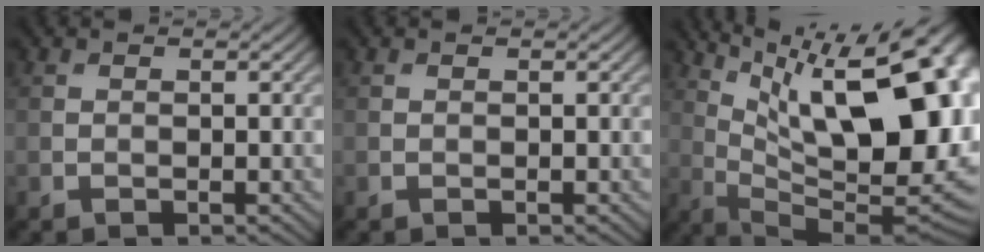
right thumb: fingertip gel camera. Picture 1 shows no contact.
{"total": 0.0}
{"total": 19.6, "force": [6.7, 7.4, 16.9], "torque": [-0.242, 0.033, 0.114]}